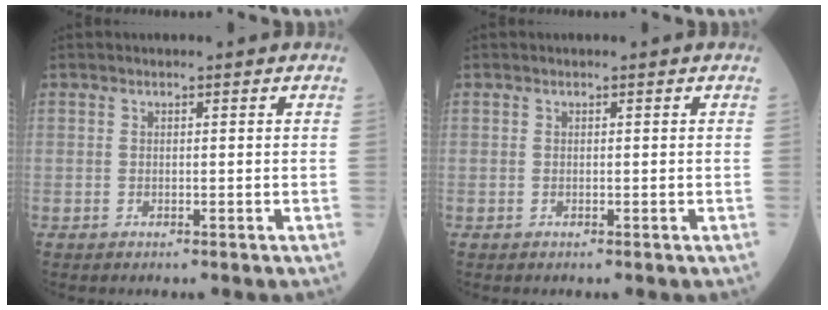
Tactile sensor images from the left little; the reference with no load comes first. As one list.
[{"total": 0.0}]